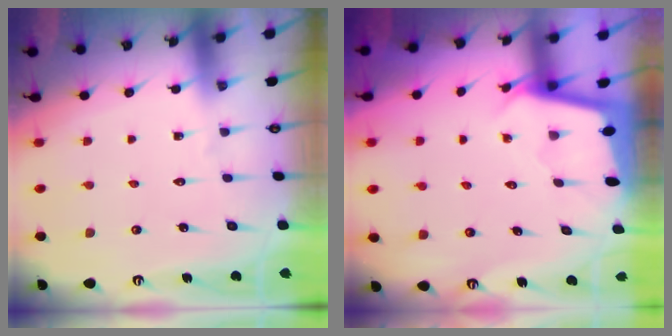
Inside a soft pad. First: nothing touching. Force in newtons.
{"total": 1.9, "press": 1.9, "slide": 0.1}